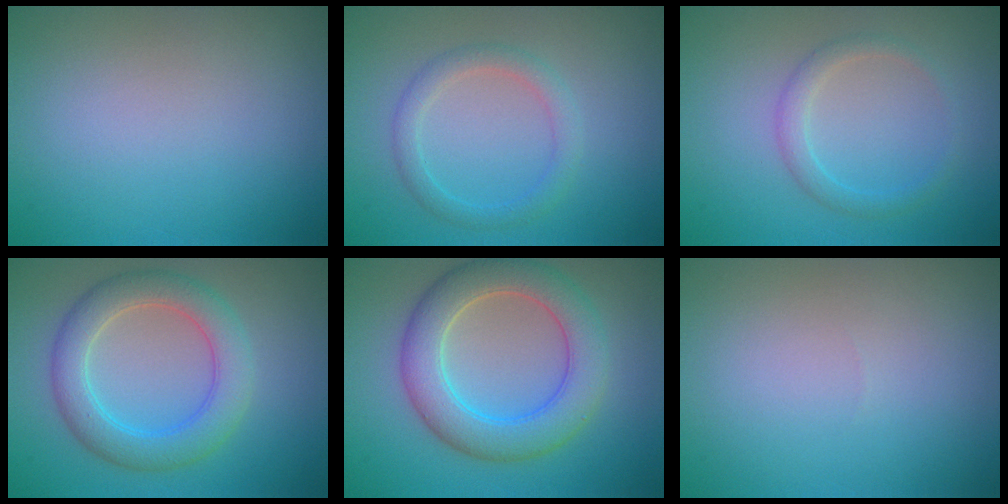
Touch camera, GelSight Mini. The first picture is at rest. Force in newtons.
{"total": 2.1, "press": 2.1, "slide": 0.1}
{"total": 1.7, "press": 1.7, "slide": 0.1}
{"total": 4.9, "press": 4.9, "slide": 0.2}
{"total": 6.2, "press": 6.1, "slide": 0.5}
{"total": 0.0}